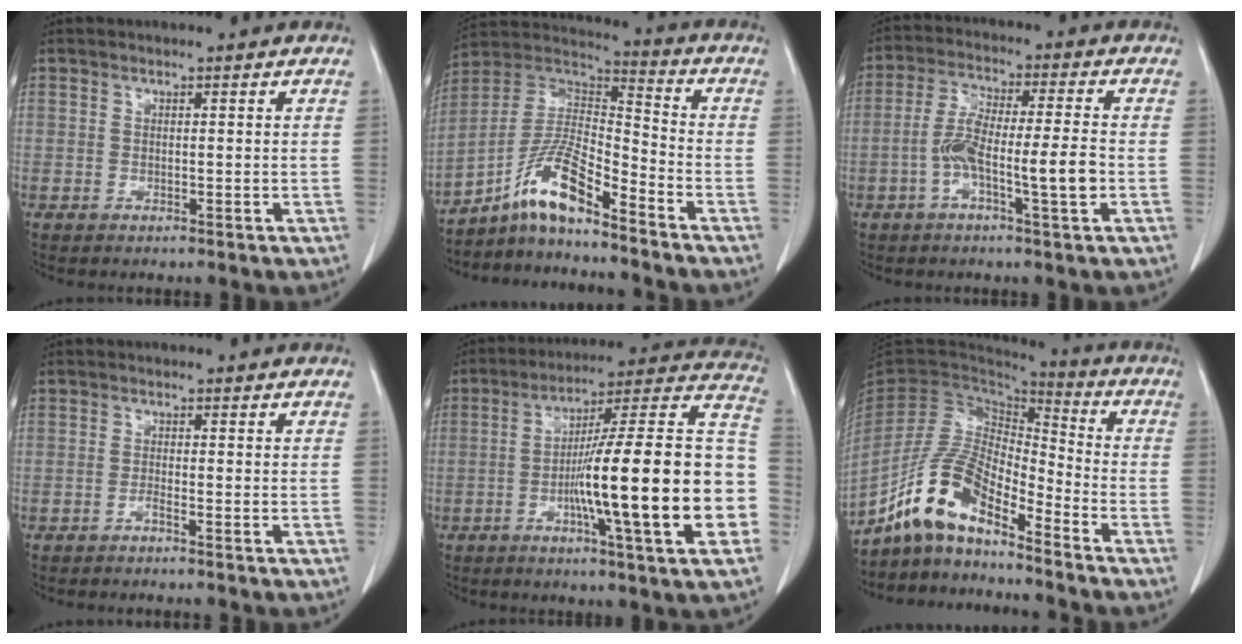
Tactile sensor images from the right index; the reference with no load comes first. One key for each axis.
{"total": 11.2, "fx": -7.9, "fy": 1.3, "fz": 7.8, "tx": -0.165, "ty": 0.018, "tz": -0.146}
{"total": 9.7, "fx": -2.5, "fy": 0.9, "fz": 9.3, "tx": -0.174, "ty": 0.012, "tz": -0.049}
{"total": 0.9, "fx": -0.7, "fy": -0.3, "fz": 0.5, "tx": -0.010, "ty": 0.002, "tz": -0.015}
{"total": 25.2, "fx": -5.0, "fy": 1.0, "fz": 24.7, "tx": -0.289, "ty": 0.012, "tz": -0.085}
{"total": 11.7, "fx": -9.0, "fy": 3.1, "fz": 6.7, "tx": -0.146, "ty": 0.022, "tz": -0.168}